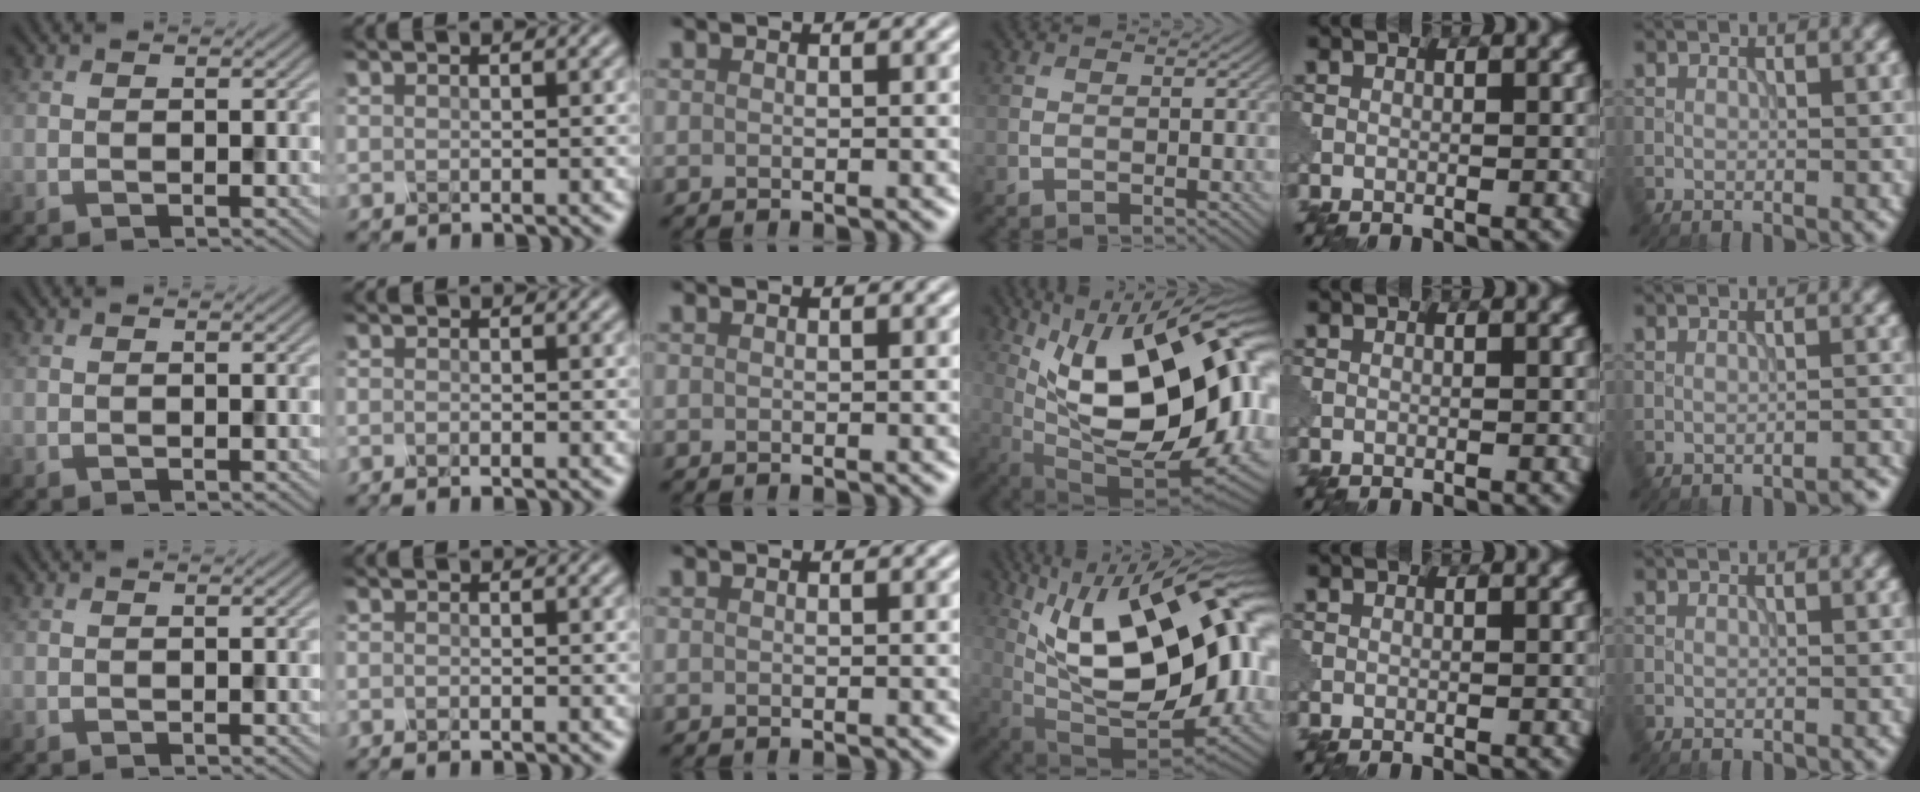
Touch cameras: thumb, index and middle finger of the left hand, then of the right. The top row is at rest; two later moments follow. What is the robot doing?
{"motion": "shake", "object": "sieve"}